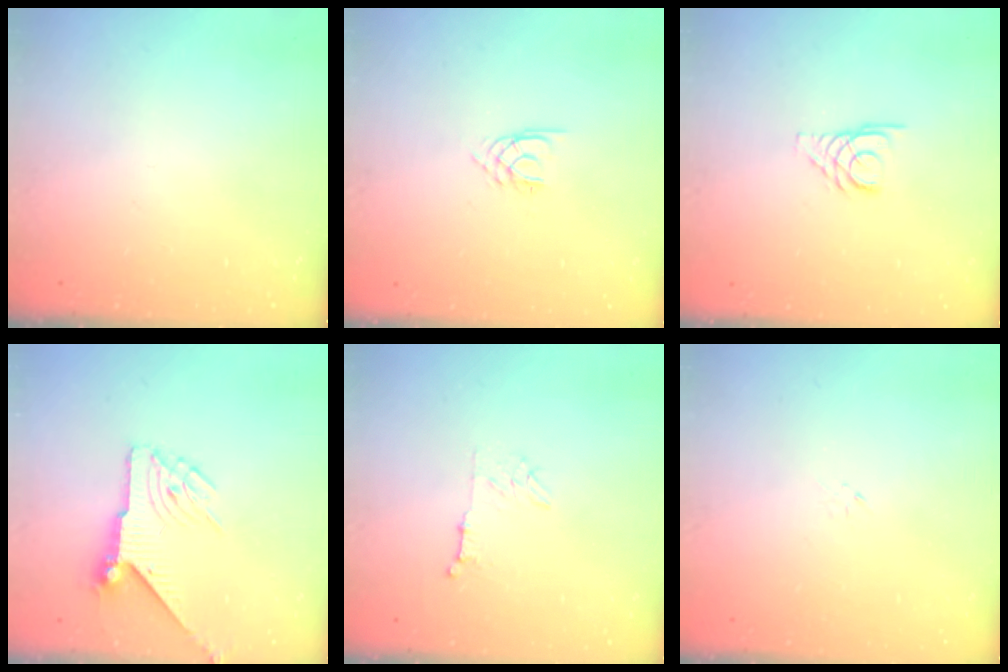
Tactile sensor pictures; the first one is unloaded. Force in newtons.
{"total": 2.1, "press": 2.0, "slide": 0.3}
{"total": 3.2, "press": 3.1, "slide": 0.2}
{"total": 6.2, "press": 6.2, "slide": 0.2}
{"total": 5.8, "press": 5.8, "slide": 0.5}
{"total": 0.0}